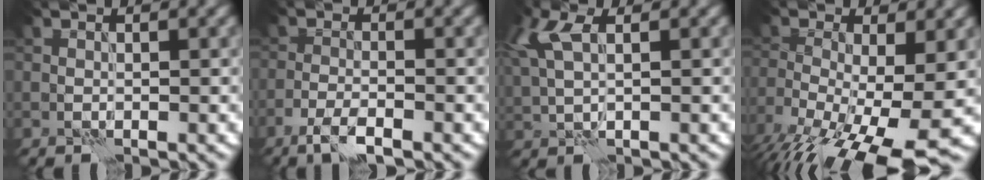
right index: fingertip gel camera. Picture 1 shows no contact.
{"total": 3.0, "force": [-2.1, 0.6, 2.1], "torque": [-0.044, -0.001, -0.046]}
{"total": 4.1, "force": [1.5, 1.9, 3.3], "torque": [-0.088, 0.013, 0.030]}
{"total": 13.1, "force": [-6.5, 4.7, 10.3], "torque": [-0.190, -0.033, -0.108]}